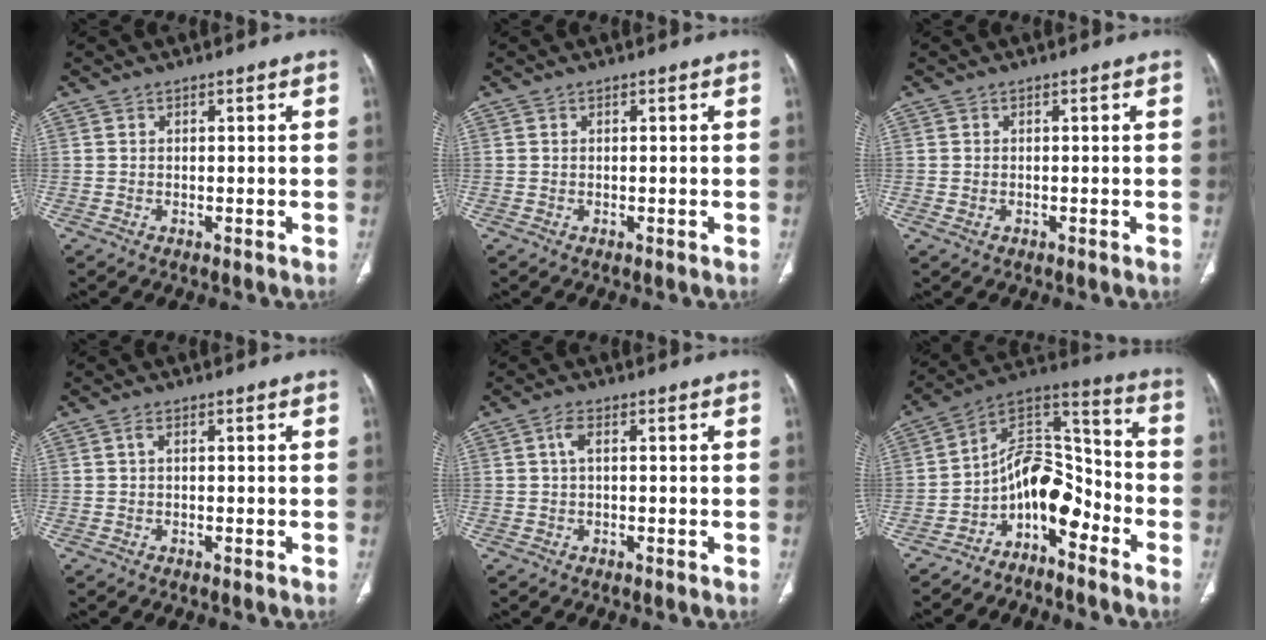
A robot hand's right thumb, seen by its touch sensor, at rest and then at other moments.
{"total": 0.0}
{"total": 0.9, "force": [-0.3, 0.6, 0.5], "torque": [-0.015, 0.004, 0.000]}
{"total": 0.9, "force": [0.0, 0.4, 0.8], "torque": [-0.018, 0.000, -0.003]}
{"total": 2.2, "force": [0.2, 1.0, 1.9], "torque": [-0.043, 0.004, -0.001]}
{"total": 12.7, "force": [-6.4, 7.0, 8.5], "torque": [-0.098, 0.102, -0.119]}